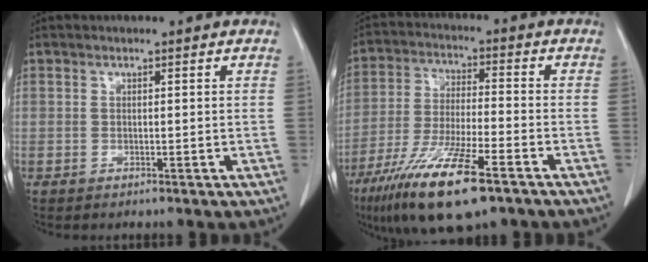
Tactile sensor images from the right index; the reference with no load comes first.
{"total": 15.4, "force": [-9.4, 2.3, 12.0], "torque": [-0.242, -0.038, -0.169]}